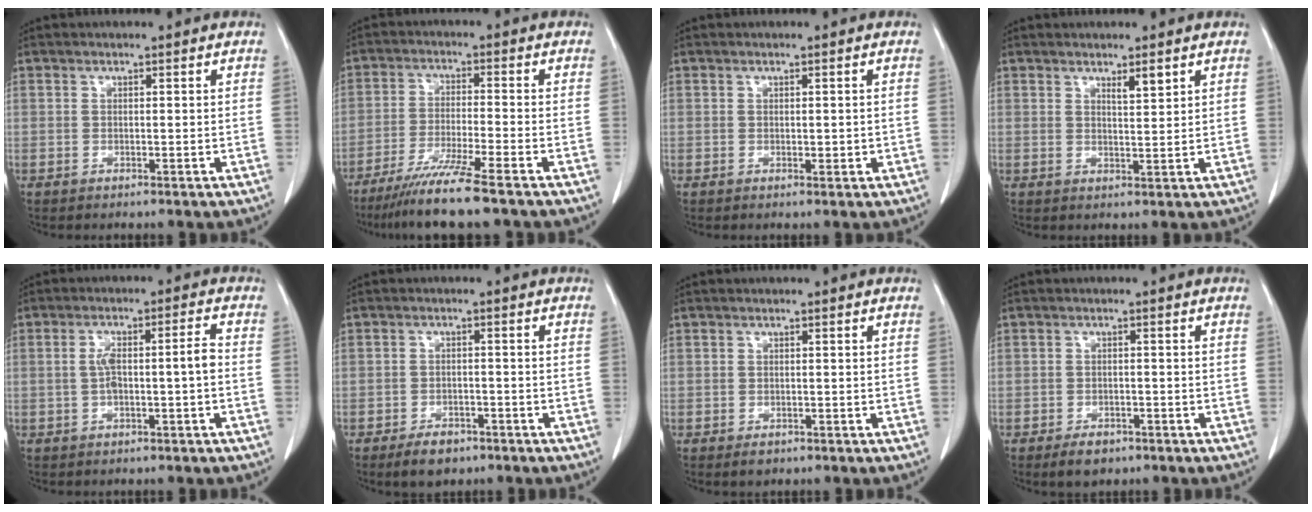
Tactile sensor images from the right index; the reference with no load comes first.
{"total": 9.6, "force": [-7.4, -1.1, 6.1], "torque": [-0.101, -0.032, -0.127]}
{"total": 1.1, "force": [0.0, 0.7, 0.9], "torque": [-0.009, -0.002, 0.002]}
{"total": 2.3, "force": [1.6, 0.3, 1.6], "torque": [-0.031, -0.005, 0.028]}
{"total": 5.5, "force": [-0.5, 0.8, 5.4], "torque": [-0.103, 0.022, -0.006]}
{"total": 4.0, "force": [-2.7, 2.4, 1.7], "torque": [-0.027, 0.002, -0.038]}
{"total": 1.4, "force": [-0.6, 1.2, 0.4], "torque": [-0.003, 0.003, -0.004]}
{"total": 3.2, "force": [-2.0, 2.1, 1.3], "torque": [-0.019, 0.001, -0.024]}